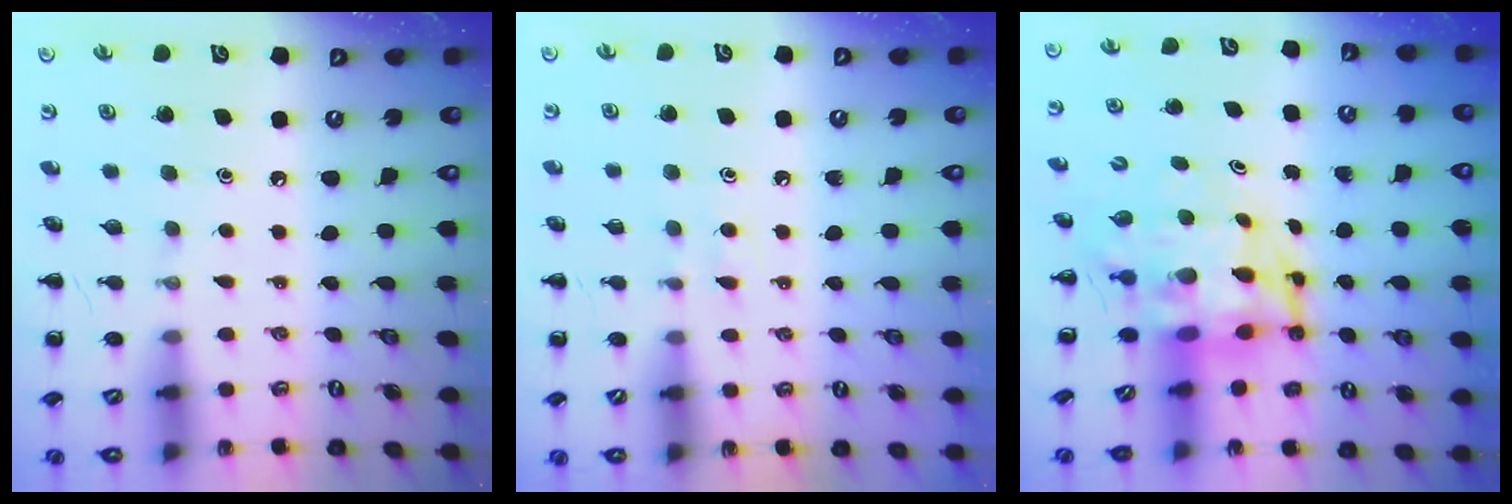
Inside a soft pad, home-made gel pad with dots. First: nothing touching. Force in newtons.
{"total": 2.9, "press": 2.5, "slide": 1.4}
{"total": 5.7, "press": 5.4, "slide": 1.9}